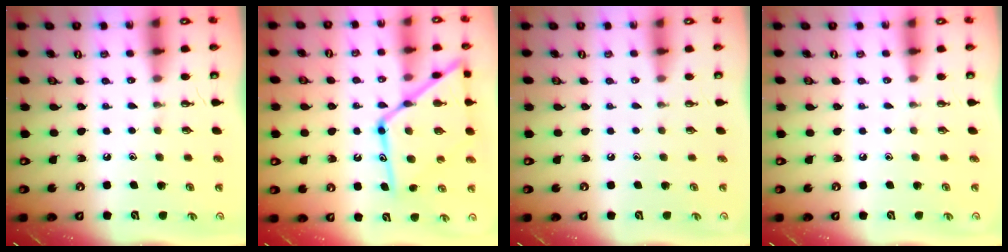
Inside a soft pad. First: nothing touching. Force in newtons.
{"total": 19.6, "press": 19.6, "slide": 1.6}
{"total": 0.0}
{"total": 0.0}